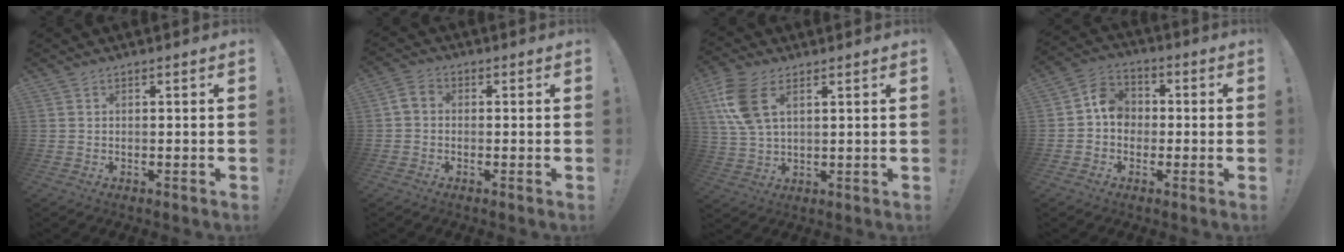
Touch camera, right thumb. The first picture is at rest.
{"total": 3.5, "force": [-0.4, 2.7, 2.2], "torque": [-0.042, 0.009, -0.005]}
{"total": 12.2, "force": [4.9, 6.6, 9.0], "torque": [-0.184, -0.012, 0.094]}
{"total": 8.6, "force": [-0.5, 7.5, 4.1], "torque": [-0.057, 0.021, -0.002]}